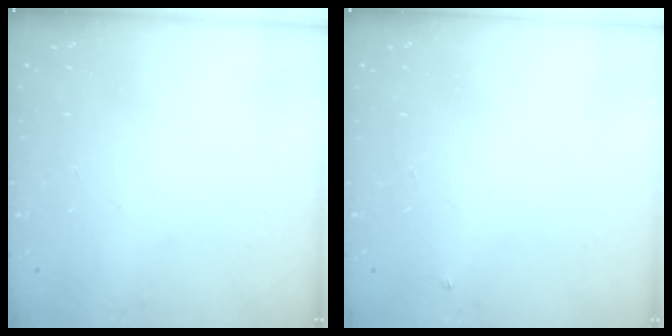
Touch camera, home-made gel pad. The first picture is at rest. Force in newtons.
{"total": 2.7, "press": 2.7, "slide": 0.4}